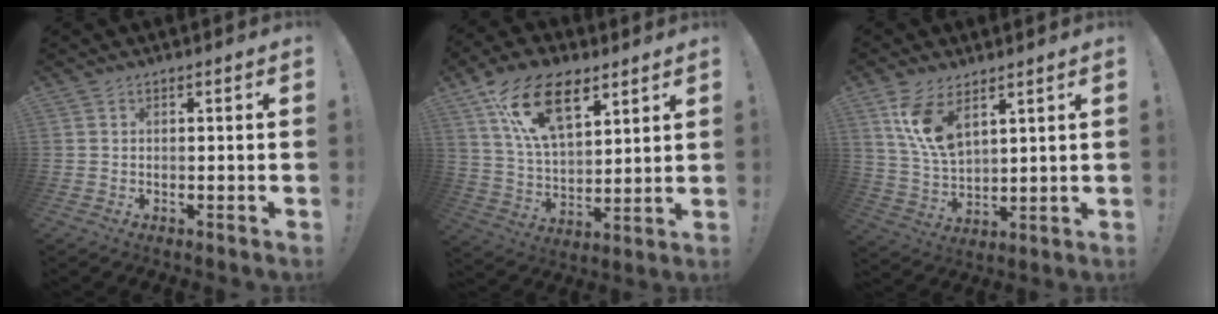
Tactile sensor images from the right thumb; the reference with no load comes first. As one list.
[{"total": 18.0, "force": [9.6, 9.7, 11.6], "torque": [-0.215, -0.043, 0.174]}, {"total": 11.1, "force": [6.5, 5.4, 7.2], "torque": [-0.136, -0.030, 0.123]}]